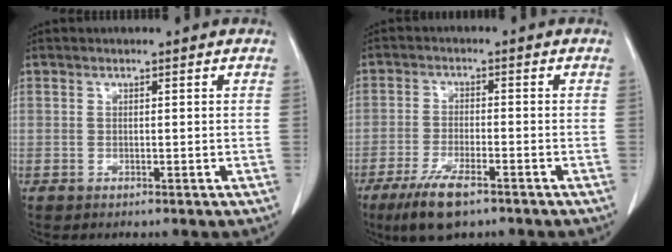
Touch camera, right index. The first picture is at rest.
{"total": 7.5, "force": [-4.9, 1.7, 5.4], "torque": [-0.104, -0.015, -0.083]}